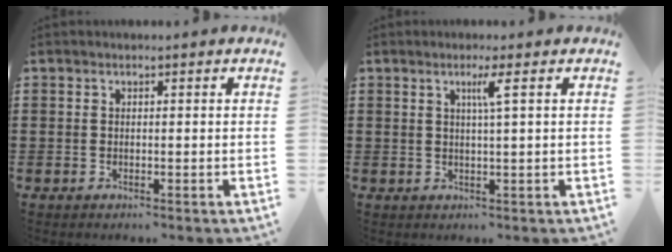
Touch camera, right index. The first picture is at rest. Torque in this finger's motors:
{"motor_torque": [0.49, -0.09, 0.17, 0.07]}